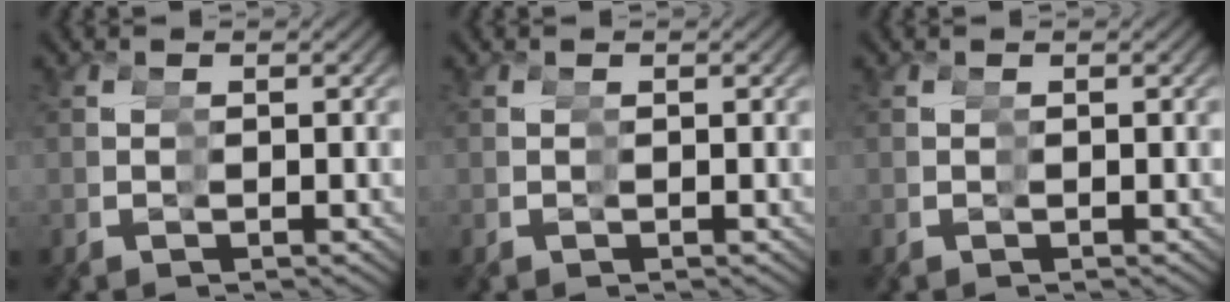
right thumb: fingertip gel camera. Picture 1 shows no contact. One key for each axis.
{"total": 0.0}
{"total": 0.0}